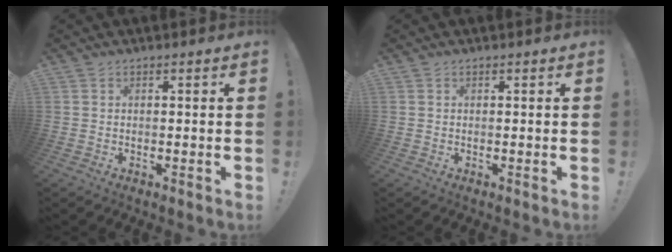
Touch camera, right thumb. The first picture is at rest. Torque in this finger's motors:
{"motor_torque": [-0.02, 0.02, -0.04, 0.04, 0.01]}